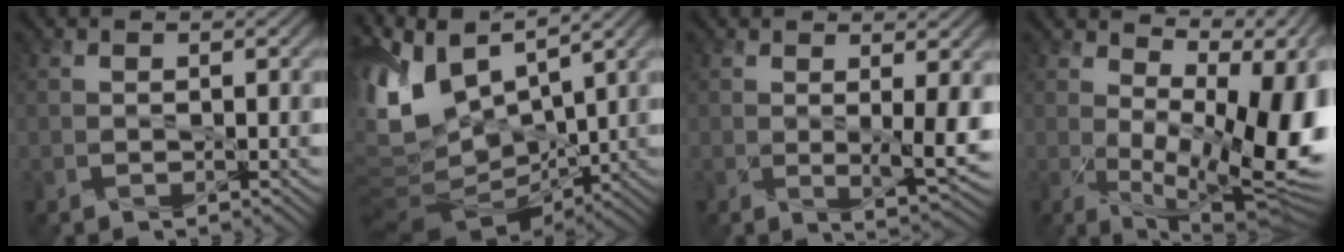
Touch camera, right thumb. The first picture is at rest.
{"total": 11.8, "force": [4.0, 5.6, 9.6], "torque": [-0.237, 0.006, 0.087]}
{"total": 3.8, "force": [0.7, 0.5, 3.7], "torque": [-0.069, -0.011, 0.015]}
{"total": 15.3, "force": [1.6, 6.9, 13.6], "torque": [-0.201, -0.013, 0.054]}